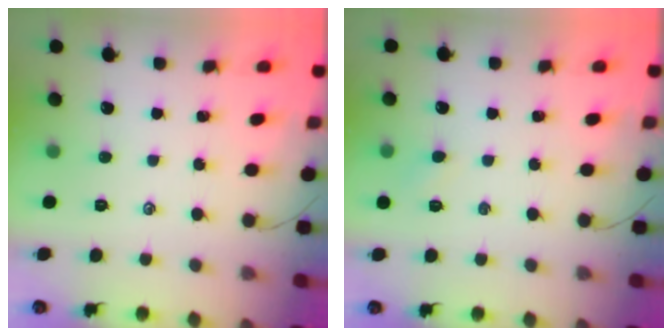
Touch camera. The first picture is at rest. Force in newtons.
{"total": 3.0, "press": 2.9, "slide": 0.8}